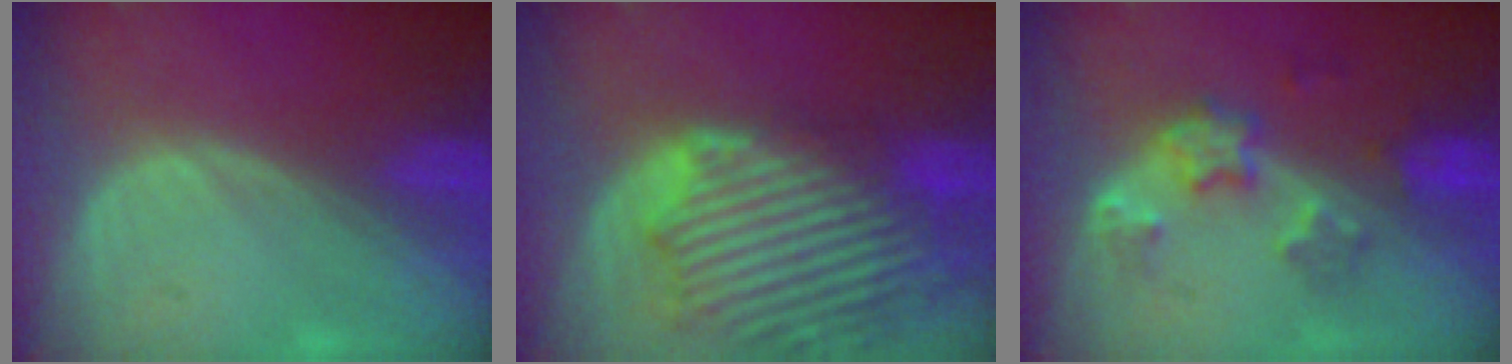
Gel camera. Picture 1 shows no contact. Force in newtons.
{"total": 14.1, "press": 12.0, "slide": 7.4}
{"total": 6.0, "press": 5.5, "slide": 2.4}